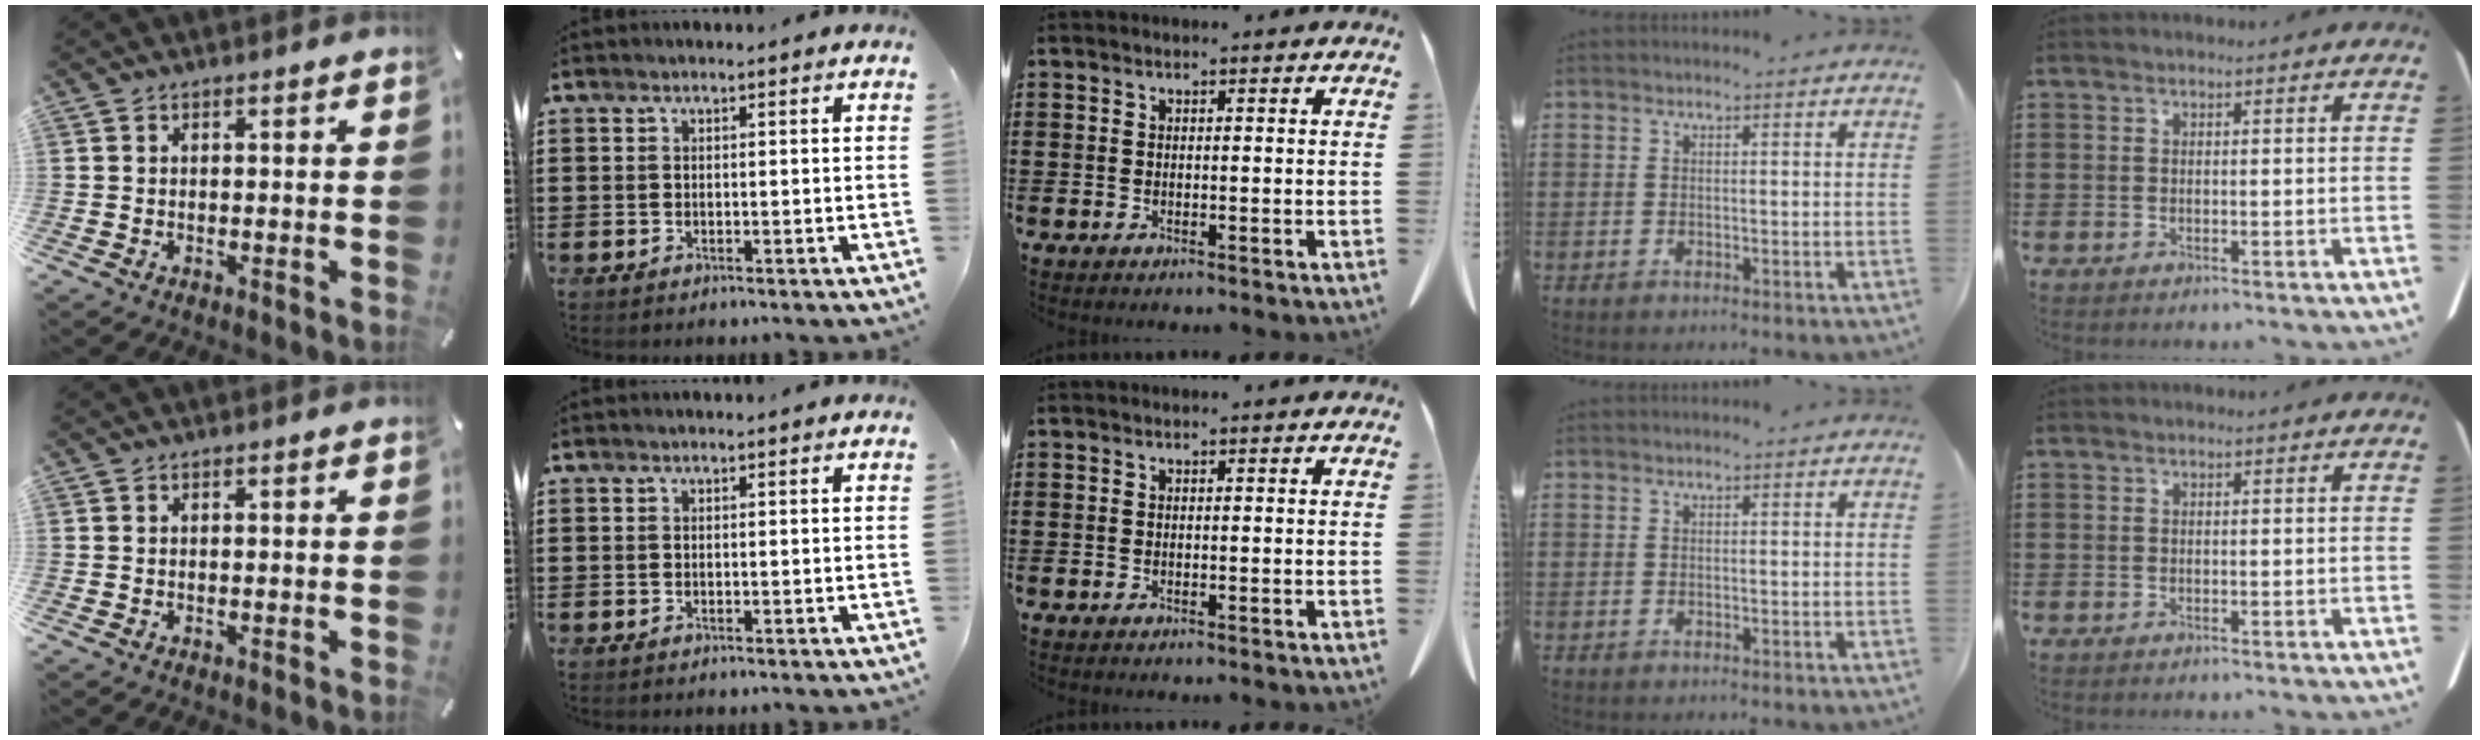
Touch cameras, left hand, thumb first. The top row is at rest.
{}